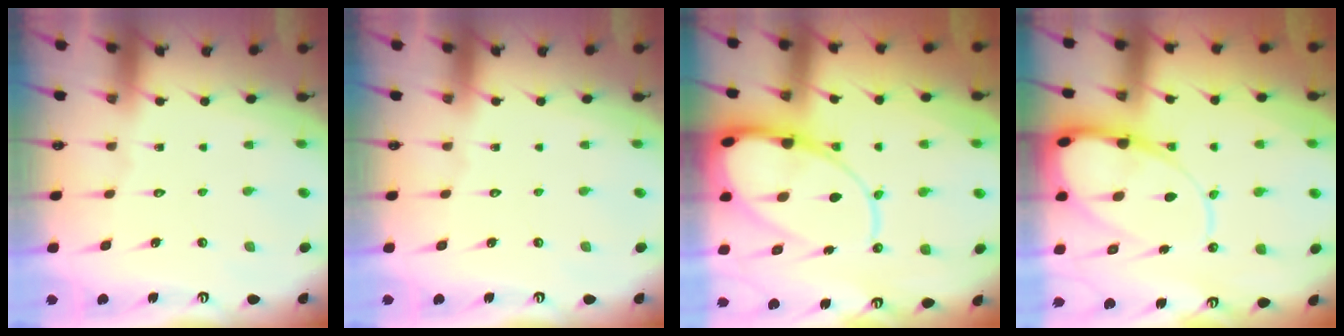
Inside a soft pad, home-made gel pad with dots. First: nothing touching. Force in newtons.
{"total": 0.0}
{"total": 19.3, "press": 19.2, "slide": 2.0}
{"total": 16.3, "press": 16.2, "slide": 1.6}